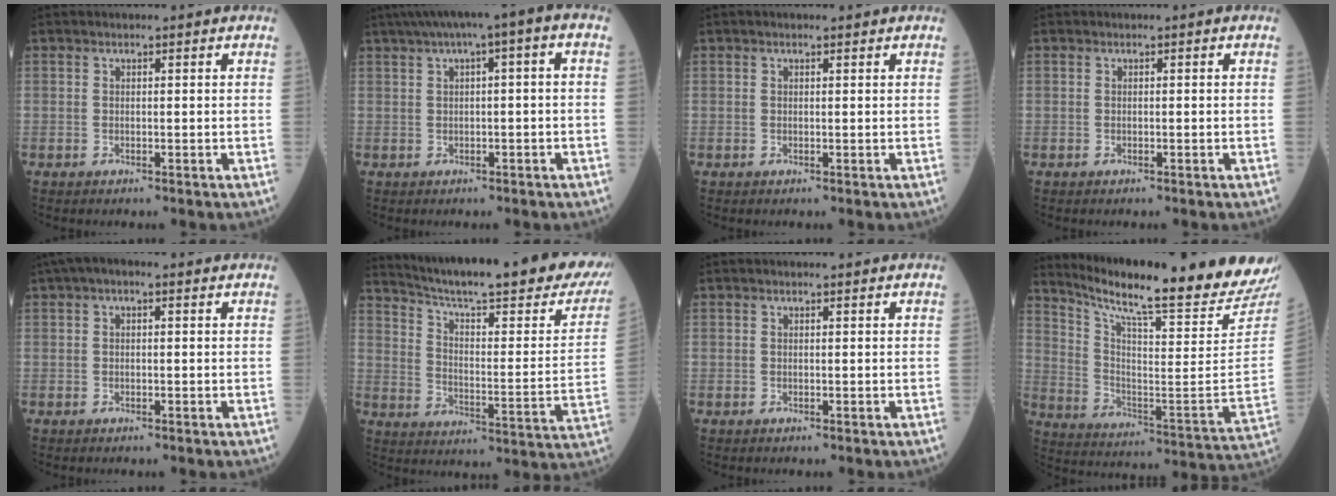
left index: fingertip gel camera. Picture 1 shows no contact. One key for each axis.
{"total": 7.3, "fx": 2.3, "fy": 0.9, "fz": 6.9, "tx": -0.114, "ty": 0.036, "tz": 0.032}
{"total": 1.0, "fx": 0.7, "fy": 0.2, "fz": 0.7, "tx": -0.013, "ty": 0.009, "tz": 0.007}
{"total": 0.0}
{"total": 4.2, "fx": 2.2, "fy": 1.5, "fz": 3.3, "tx": -0.063, "ty": 0.032, "tz": 0.031}
{"total": 30.8, "fx": 25.6, "fy": 2.9, "fz": 16.8, "tx": -0.252, "ty": -0.076, "tz": 0.332}
{"total": 0.7, "fx": 0.5, "fy": 0.1, "fz": 0.4, "tx": -0.008, "ty": 0.006, "tz": 0.006}
{"total": 25.1, "fx": 22.6, "fy": -0.8, "fz": 11.0, "tx": -0.191, "ty": -0.104, "tz": 0.317}